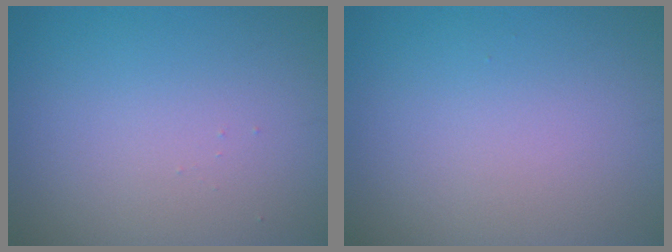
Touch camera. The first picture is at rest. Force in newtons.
{"total": 0.0}